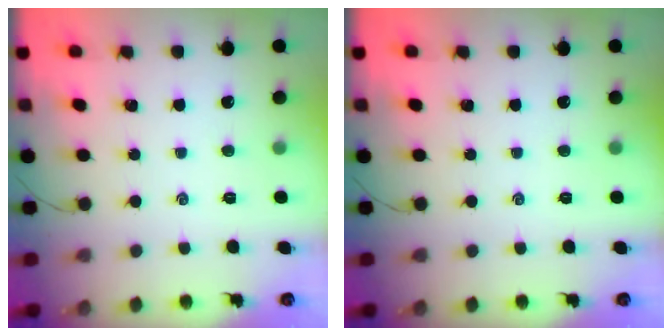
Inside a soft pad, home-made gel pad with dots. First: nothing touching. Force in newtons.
{"total": 0.0}